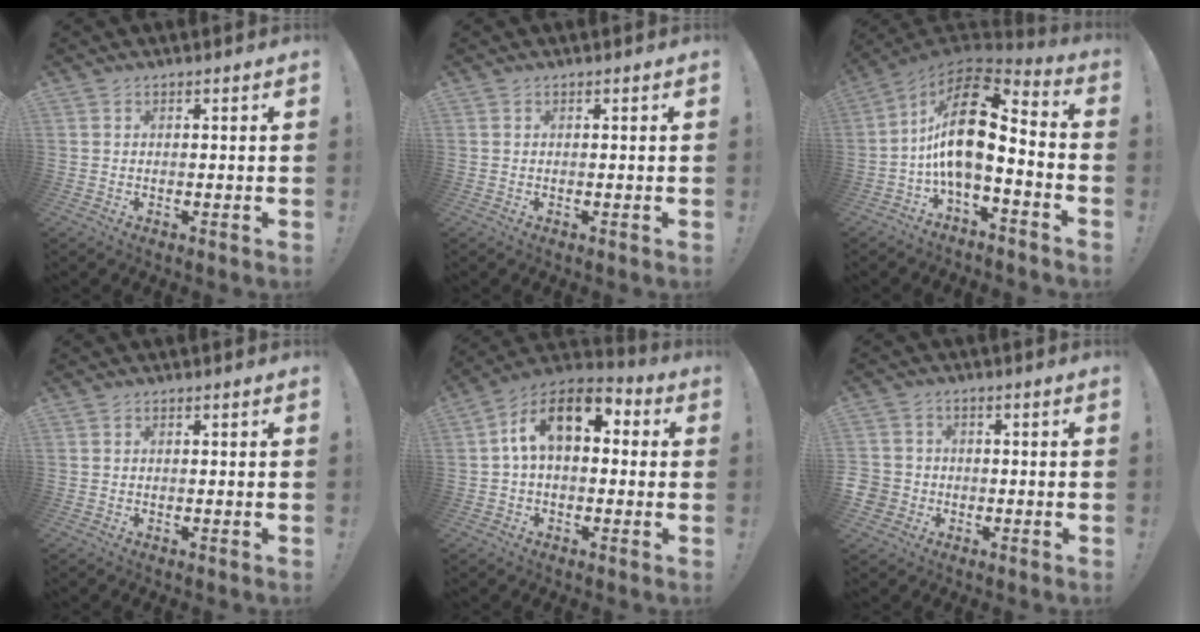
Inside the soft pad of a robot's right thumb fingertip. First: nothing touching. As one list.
[{"total": 0.0}, {"total": 16.9, "force": [1.2, 7.5, 15.1], "torque": [-0.271, -0.001, 0.019]}, {"total": 0.0}, {"total": 13.4, "force": [4.1, 7.6, 10.3], "torque": [-0.169, 0.003, 0.076]}, {"total": 4.9, "force": [-1.5, 4.5, 1.2], "torque": [-0.027, 0.015, -0.029]}]